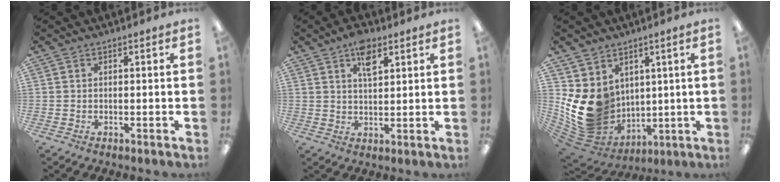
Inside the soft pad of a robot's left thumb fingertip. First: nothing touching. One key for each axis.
{"total": 6.2, "fx": 3.6, "fy": 2.9, "fz": 4.1, "tx": -0.066, "ty": -0.005, "tz": 0.061}
{"total": 13.9, "fx": 1.6, "fy": 11.9, "fz": 7.0, "tx": -0.171, "ty": -0.031, "tz": 0.044}